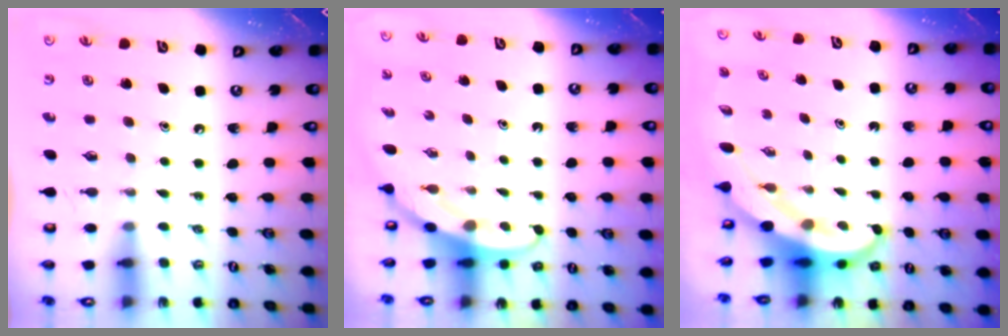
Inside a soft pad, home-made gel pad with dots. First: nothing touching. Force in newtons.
{"total": 3.7, "press": 3.7, "slide": 0.4}
{"total": 8.6, "press": 8.4, "slide": 1.8}